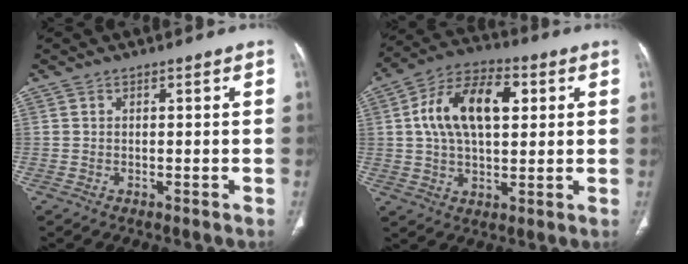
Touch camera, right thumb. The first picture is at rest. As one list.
[{"total": 15.7, "force": [3.4, 8.8, 12.6], "torque": [-0.213, 0.016, 0.056]}]